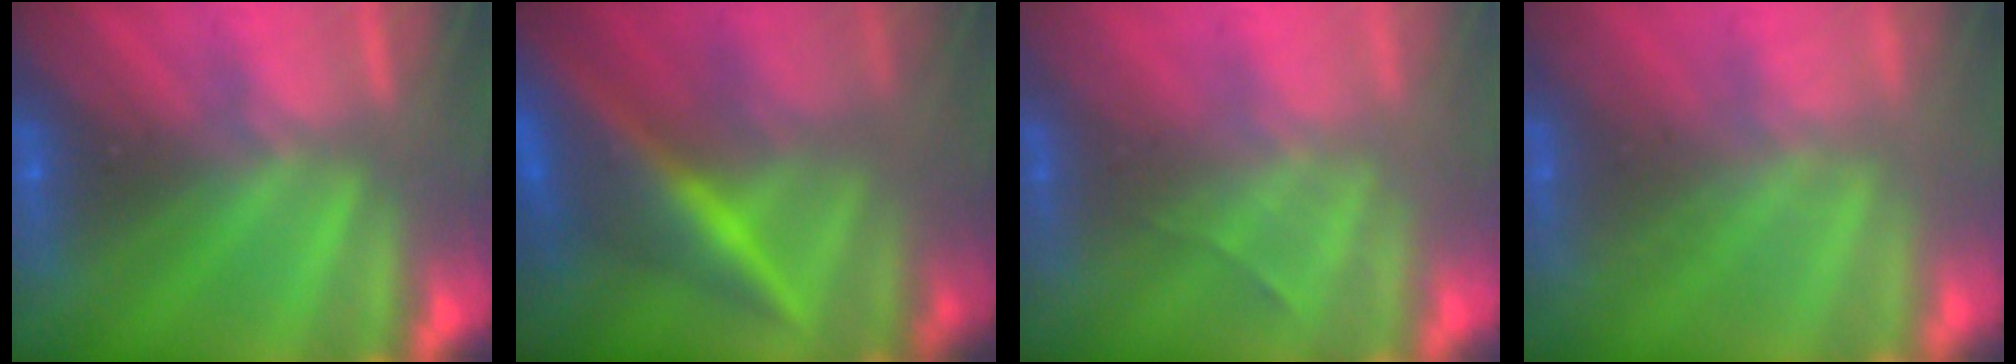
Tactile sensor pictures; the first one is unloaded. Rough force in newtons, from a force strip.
{"total": 13.7}
{"total": 2.2}
{"total": 1.7}